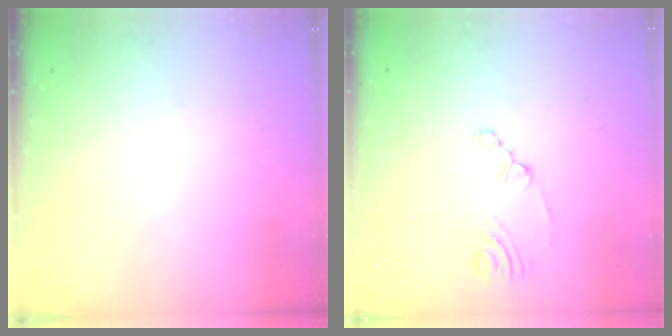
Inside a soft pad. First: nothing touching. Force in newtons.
{"total": 1.5, "press": 1.5, "slide": 0.2}